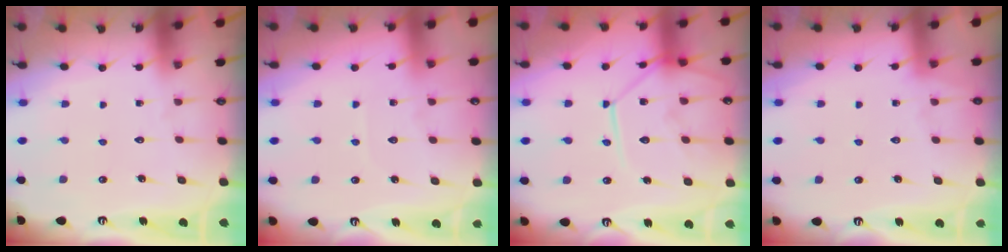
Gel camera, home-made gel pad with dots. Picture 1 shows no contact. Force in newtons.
{"total": 3.2, "press": 3.2, "slide": 0.4}
{"total": 12.9, "press": 12.9, "slide": 1.3}
{"total": 2.5, "press": 2.5, "slide": 0.4}